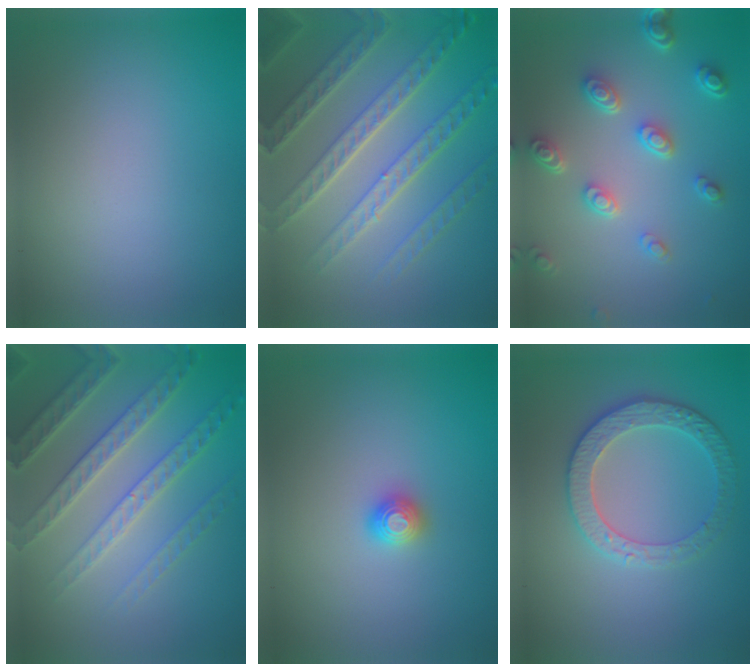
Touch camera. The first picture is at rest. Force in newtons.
{"total": 8.0, "press": 5.5, "slide": 5.9}
{"total": 4.5, "press": 3.4, "slide": 3.0}
{"total": 5.8, "press": 4.8, "slide": 3.3}
{"total": 1.2, "press": 1.2, "slide": 0.3}
{"total": 3.8, "press": 3.7, "slide": 0.7}